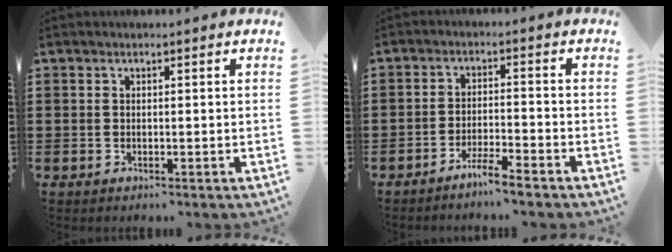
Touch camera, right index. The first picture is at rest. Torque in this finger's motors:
{"motor_torque": [1.41, 0.73, 0.08, 0.00]}